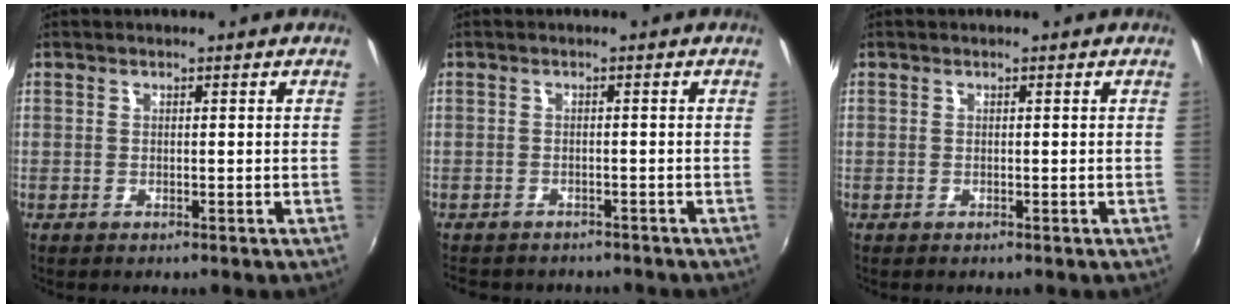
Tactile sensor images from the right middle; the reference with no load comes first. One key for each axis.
{"total": 5.7, "fx": -5.0, "fy": 2.1, "fz": 1.8, "tx": -0.046, "ty": -0.018, "tz": -0.070}
{"total": 0.0}